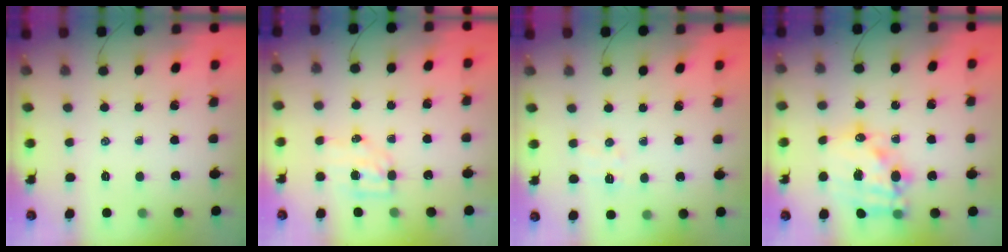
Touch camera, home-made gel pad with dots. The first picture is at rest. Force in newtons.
{"total": 5.0, "press": 4.9, "slide": 0.6}
{"total": 4.9, "press": 4.7, "slide": 1.2}
{"total": 16.5, "press": 16.2, "slide": 3.4}